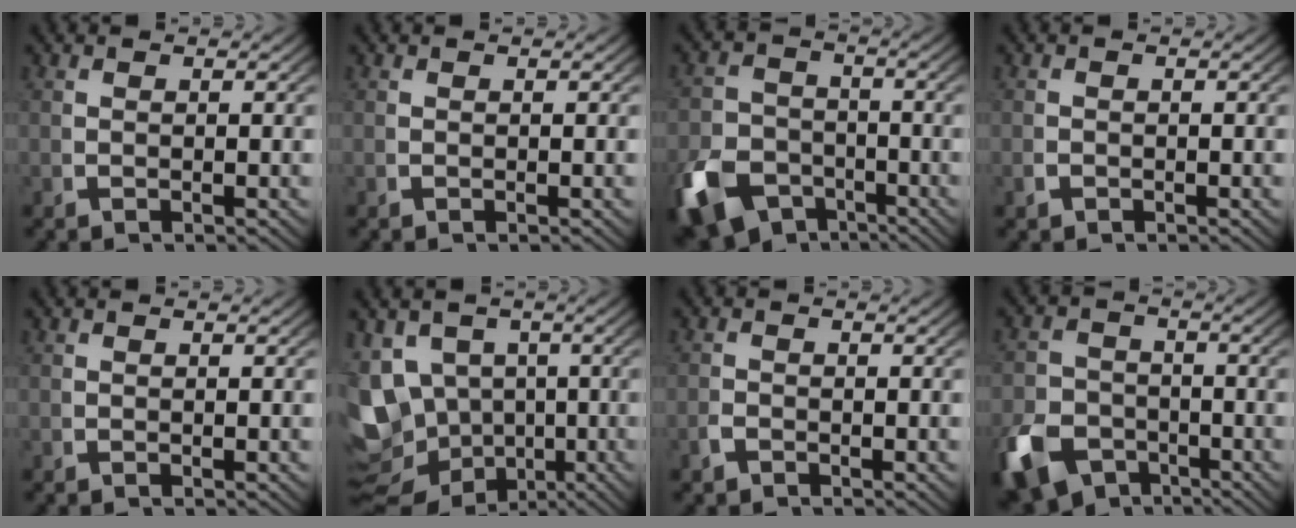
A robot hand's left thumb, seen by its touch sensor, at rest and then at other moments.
{"total": 0.0}
{"total": 10.3, "force": [-5.7, 7.5, 4.2], "torque": [-0.075, -0.050, -0.088]}
{"total": 0.7, "force": [-0.4, 0.5, 0.2], "torque": [-0.009, -0.007, -0.005]}
{"total": 0.0}
{"total": 15.3, "force": [-4.0, 13.1, 6.8], "torque": [-0.170, -0.080, -0.047]}
{"total": 0.9, "force": [-0.8, 0.4, 0.1], "torque": [-0.006, -0.006, -0.014]}
{"total": 9.3, "force": [-5.3, 6.7, 3.6], "torque": [-0.060, -0.043, -0.085]}